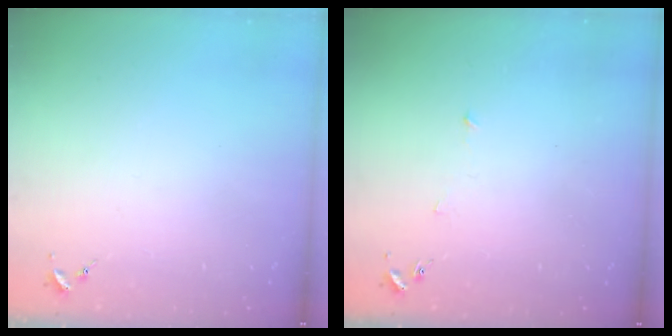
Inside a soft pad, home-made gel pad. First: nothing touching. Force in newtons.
{"total": 3.5, "press": 3.5, "slide": 0.3}